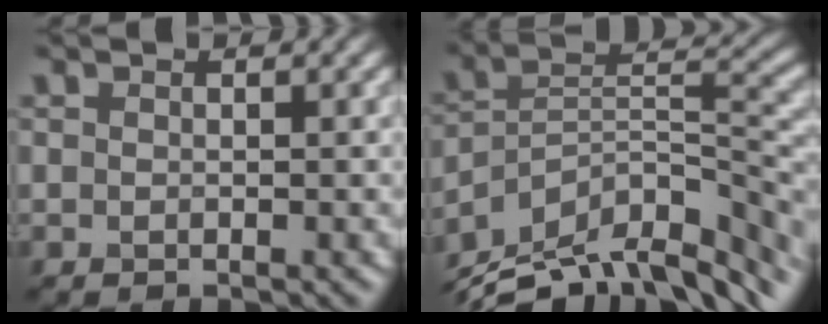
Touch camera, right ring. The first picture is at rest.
{"total": 12.9, "force": [-10.5, 4.4, 6.2], "torque": [-0.125, 0.018, -0.171]}